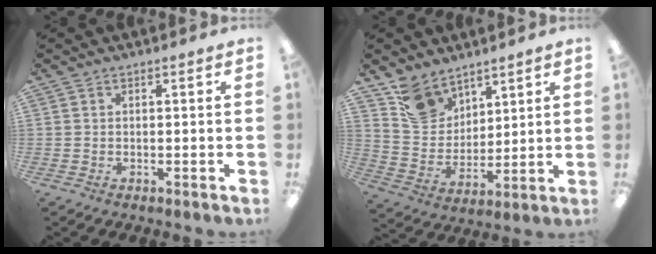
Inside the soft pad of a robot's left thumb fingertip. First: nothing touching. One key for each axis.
{"total": 11.9, "fx": 8.4, "fy": 7.8, "fz": 3.2, "tx": -0.074, "ty": -0.047, "tz": 0.167}